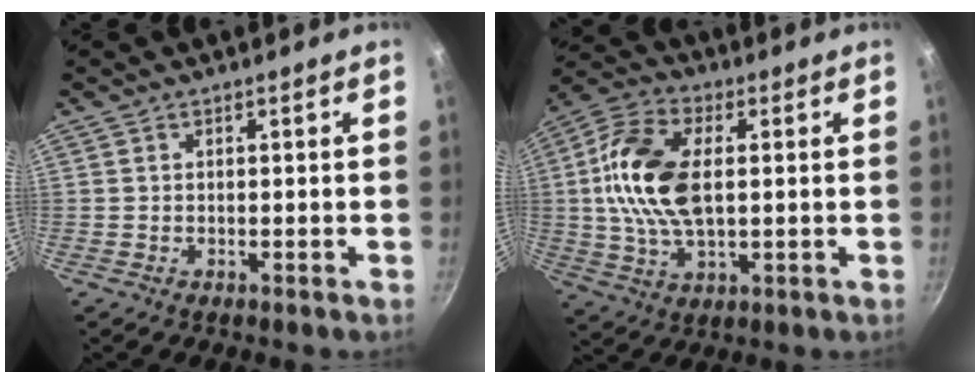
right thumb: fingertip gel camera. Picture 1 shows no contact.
{"total": 15.6, "force": [1.5, 8.8, 12.9], "torque": [-0.241, 0.013, 0.018]}